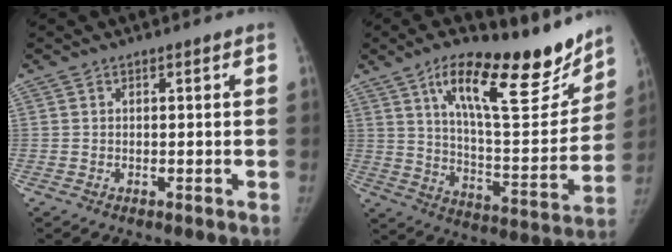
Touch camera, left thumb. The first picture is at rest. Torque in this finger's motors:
{"motor_torque": [0.76, -0.17, 1.52, -1.25, 0.13]}